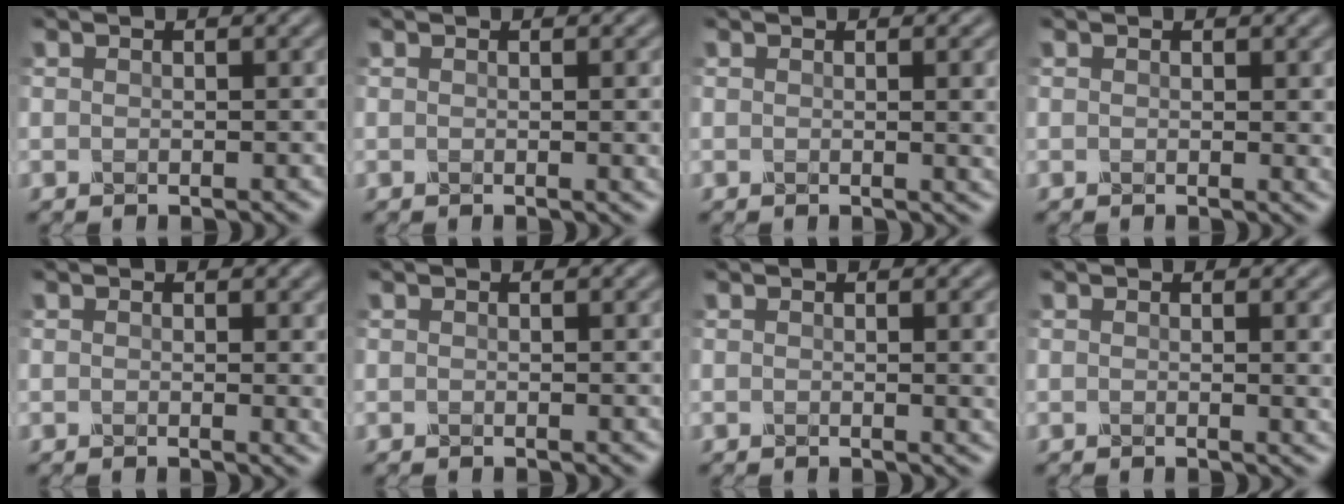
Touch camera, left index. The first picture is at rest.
{"total": 2.2, "force": [-0.3, 1.0, 2.0], "torque": [-0.014, 0.004, -0.007]}
{"total": 3.8, "force": [-0.2, 1.9, 3.4], "torque": [-0.025, 0.003, -0.007]}
{"total": 1.5, "force": [0.1, 0.9, 1.2], "torque": [-0.013, -0.001, 0.000]}
{"total": 2.0, "force": [0.0, 1.1, 1.7], "torque": [-0.018, -0.002, -0.002]}
{"total": 0.0}
{"total": 3.0, "force": [-0.1, 1.4, 2.6], "torque": [-0.019, 0.004, -0.006]}
{"total": 2.8, "force": [-0.1, 1.3, 2.4], "torque": [-0.019, 0.003, -0.004]}